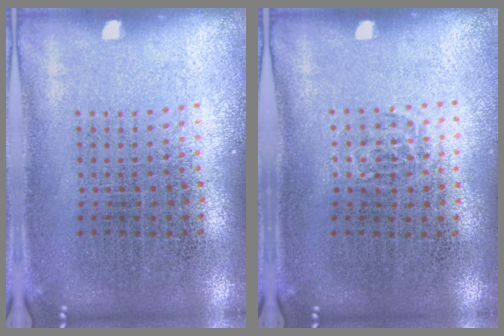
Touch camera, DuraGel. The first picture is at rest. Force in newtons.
{"total": 0.5, "press": 0.4, "slide": 0.3}